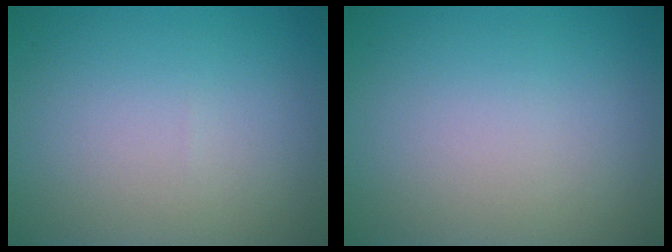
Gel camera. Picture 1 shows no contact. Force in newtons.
{"total": 0.0}